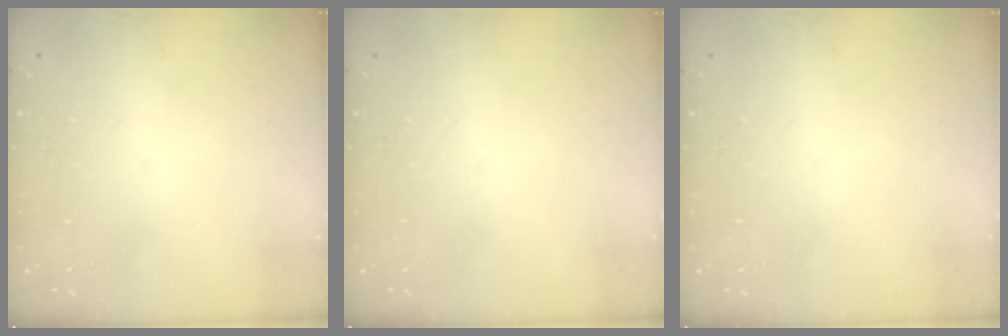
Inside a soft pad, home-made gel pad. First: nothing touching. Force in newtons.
{"total": 0.0}
{"total": 0.0}